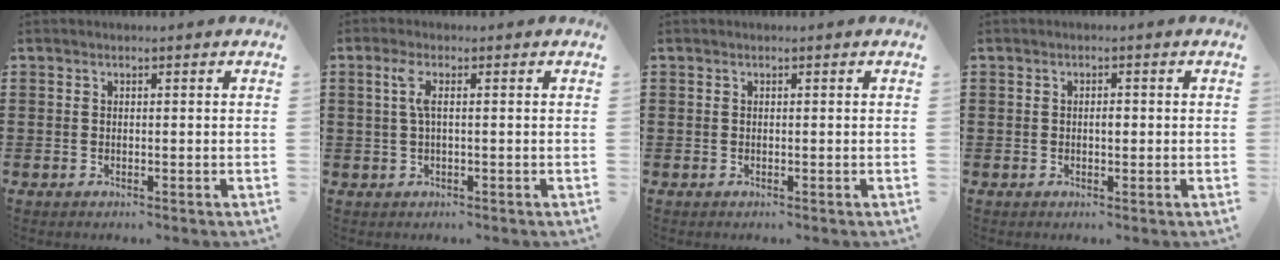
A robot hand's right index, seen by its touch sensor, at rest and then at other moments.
{"total": 2.7, "force": [0.4, 0.5, 2.7], "torque": [-0.063, 0.000, 0.003]}
{"total": 0.0}
{"total": 1.3, "force": [0.0, 0.6, 1.2], "torque": [-0.024, 0.002, -0.002]}